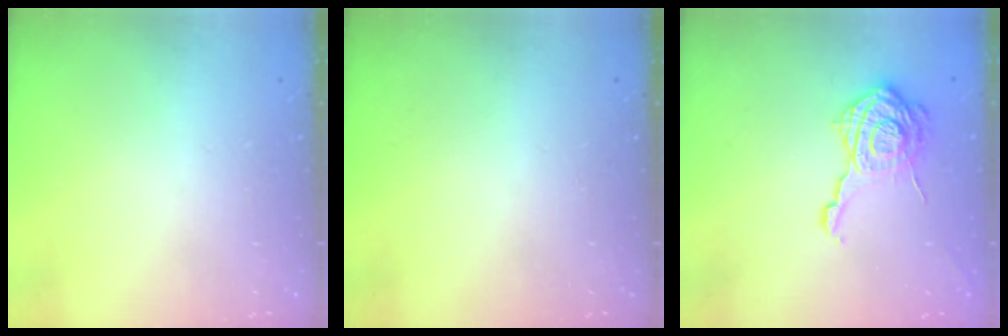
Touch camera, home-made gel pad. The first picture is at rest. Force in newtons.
{"total": 0.0}
{"total": 16.1, "press": 16.1, "slide": 0.5}